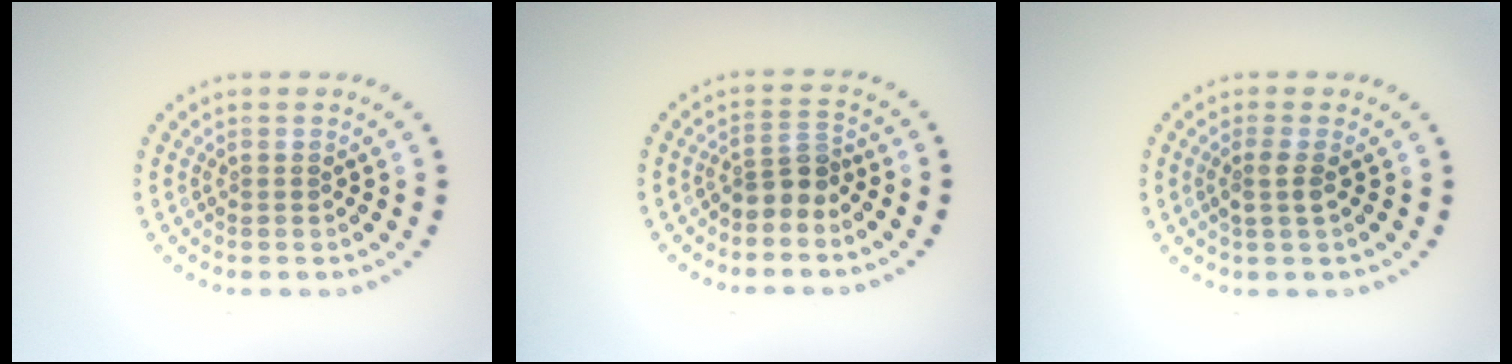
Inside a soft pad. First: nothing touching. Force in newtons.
{"total": 2.4, "press": 1.8, "slide": 1.6}
{"total": 1.5, "press": 1.3, "slide": 0.9}